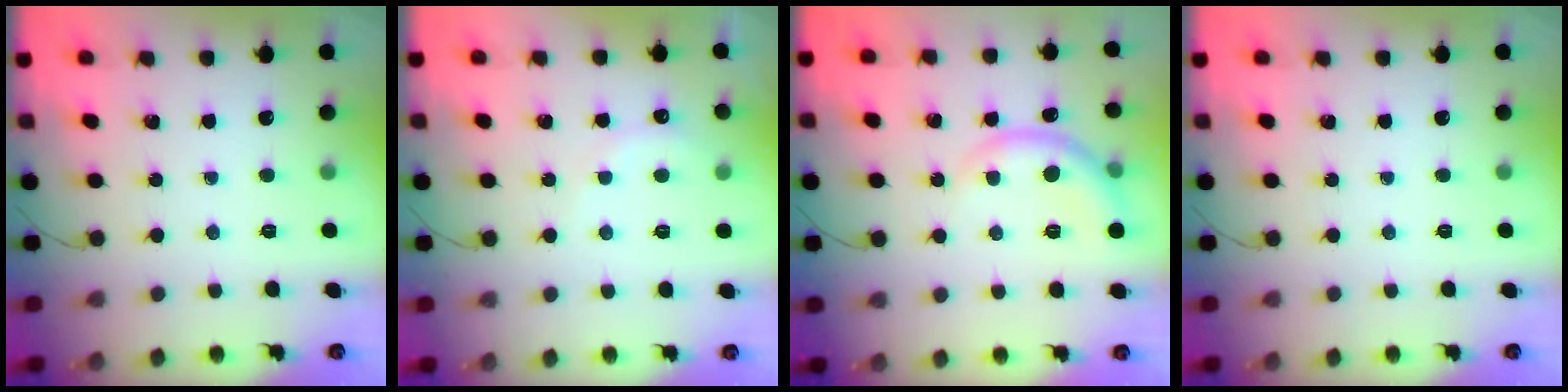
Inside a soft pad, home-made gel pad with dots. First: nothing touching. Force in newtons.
{"total": 6.8, "press": 6.7, "slide": 1.2}
{"total": 6.7, "press": 6.7, "slide": 0.9}
{"total": 0.0}